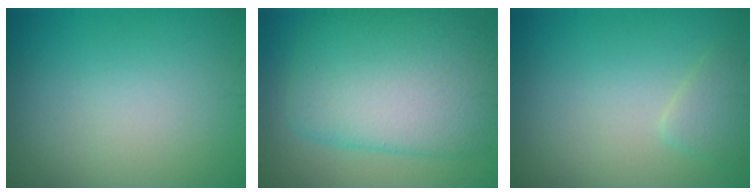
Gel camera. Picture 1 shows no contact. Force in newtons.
{"total": 10.3, "press": 10.3, "slide": 0.3}
{"total": 1.6, "press": 1.6, "slide": 0.2}